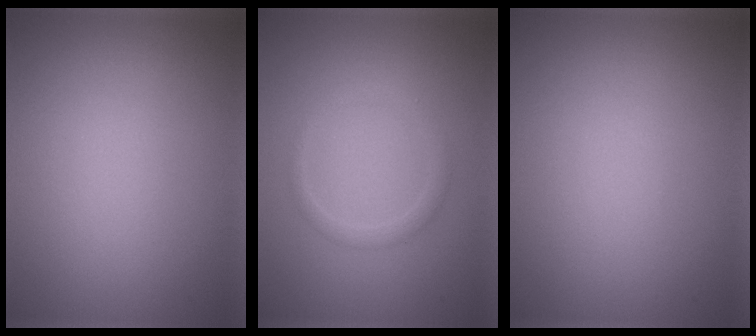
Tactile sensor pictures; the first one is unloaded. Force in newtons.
{"total": 1.4, "press": 1.4, "slide": 0.1}
{"total": 0.0}